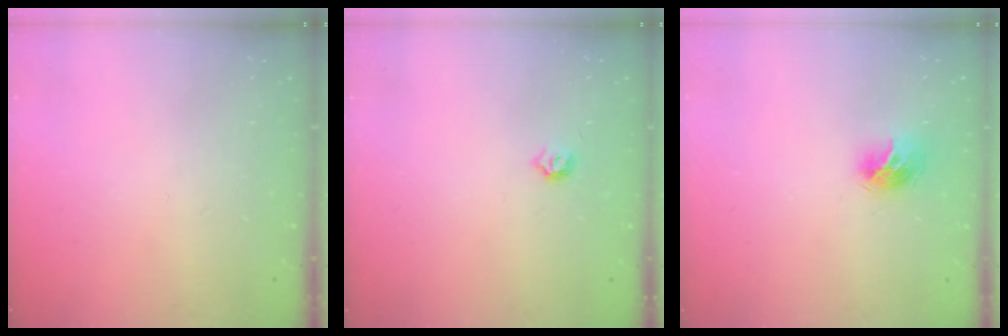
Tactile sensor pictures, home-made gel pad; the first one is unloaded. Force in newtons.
{"total": 3.4, "press": 3.3, "slide": 0.5}
{"total": 9.5, "press": 9.5, "slide": 0.4}